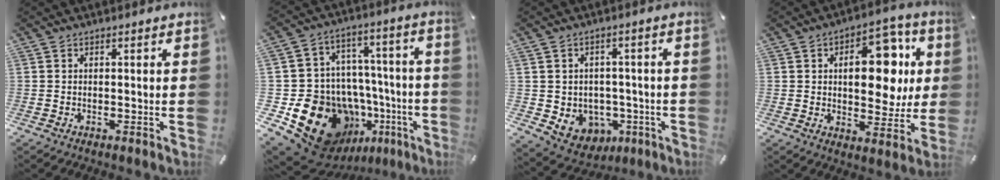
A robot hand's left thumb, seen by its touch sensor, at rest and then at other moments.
{"total": 25.9, "force": [-11.7, 17.9, 14.6], "torque": [-0.232, 0.043, -0.148]}
{"total": 6.6, "force": [-0.2, 6.4, 1.4], "torque": [-0.026, -0.013, 0.004]}
{"total": 17.3, "force": [3.7, 10.4, 13.3], "torque": [-0.167, -0.008, 0.060]}